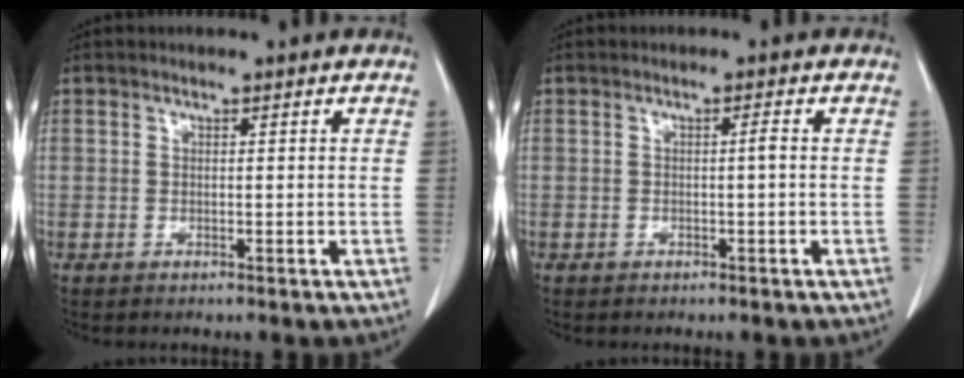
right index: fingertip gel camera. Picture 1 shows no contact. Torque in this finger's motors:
{"motor_torque": [0.33, -0.11, 0.03, 0.03]}